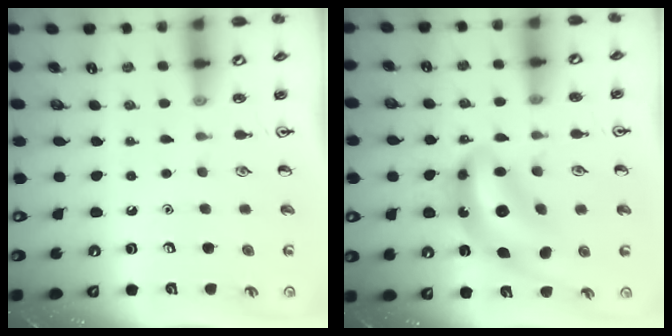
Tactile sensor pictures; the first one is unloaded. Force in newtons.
{"total": 11.5, "press": 10.8, "slide": 3.7}